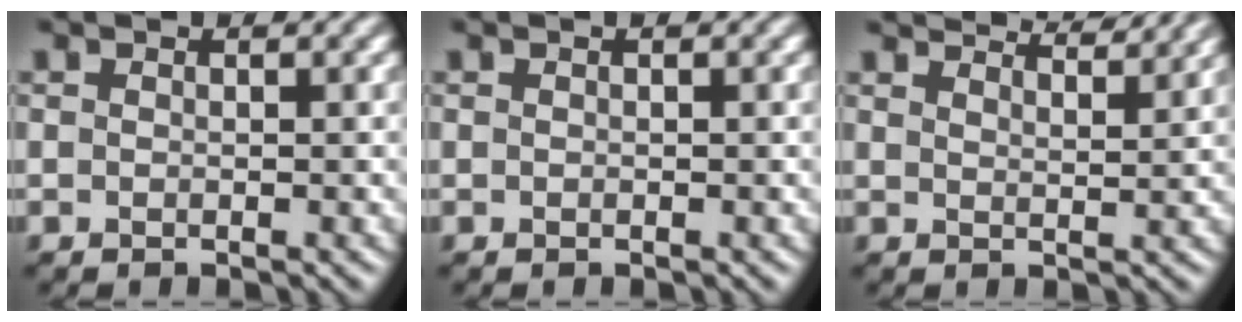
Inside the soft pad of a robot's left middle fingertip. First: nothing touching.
{"total": 0.0}
{"total": 5.8, "force": [5.2, 0.9, 2.3], "torque": [-0.025, 0.023, 0.042]}